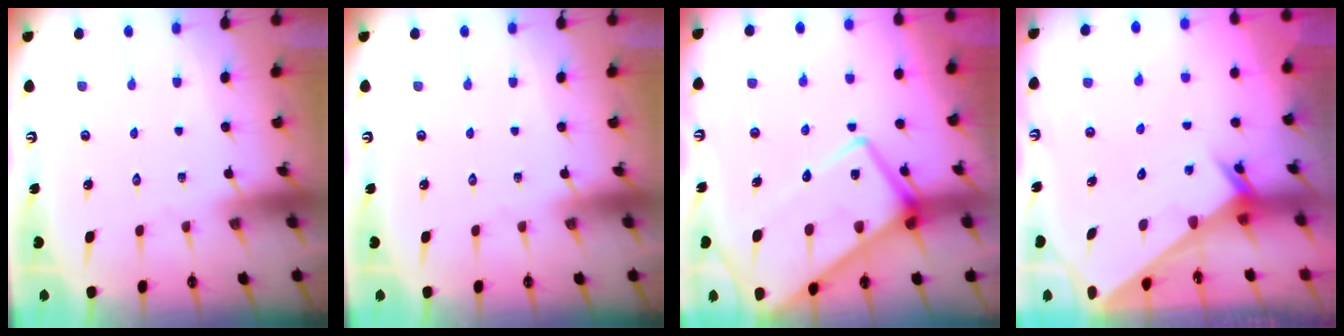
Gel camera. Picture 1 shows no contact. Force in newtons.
{"total": 0.0}
{"total": 17.4, "press": 17.3, "slide": 2.0}
{"total": 2.0, "press": 2.0, "slide": 0.1}